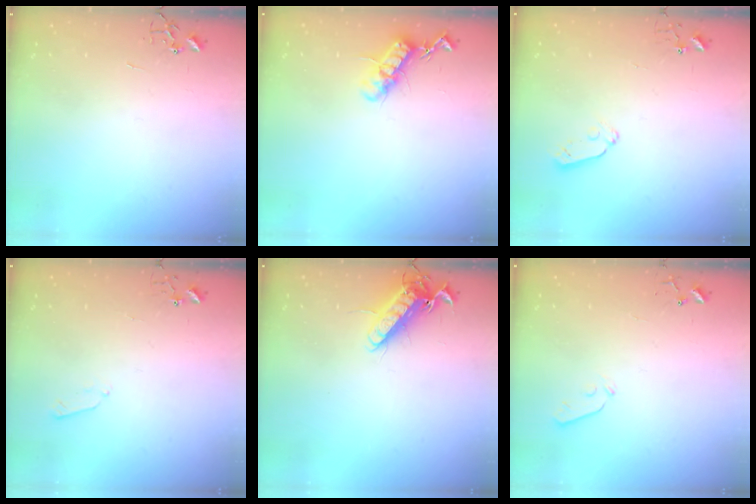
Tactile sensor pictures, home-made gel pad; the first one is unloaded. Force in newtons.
{"total": 12.5, "press": 12.5, "slide": 0.6}
{"total": 4.7, "press": 4.6, "slide": 0.9}
{"total": 3.4, "press": 3.4, "slide": 0.5}
{"total": 12.9, "press": 12.8, "slide": 1.7}
{"total": 3.6, "press": 3.6, "slide": 0.6}